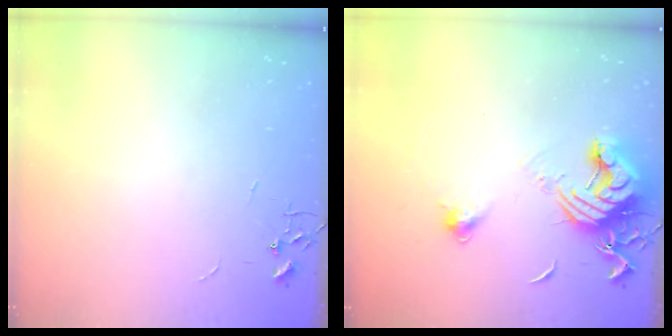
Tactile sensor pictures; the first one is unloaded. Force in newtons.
{"total": 13.8, "press": 13.7, "slide": 1.7}